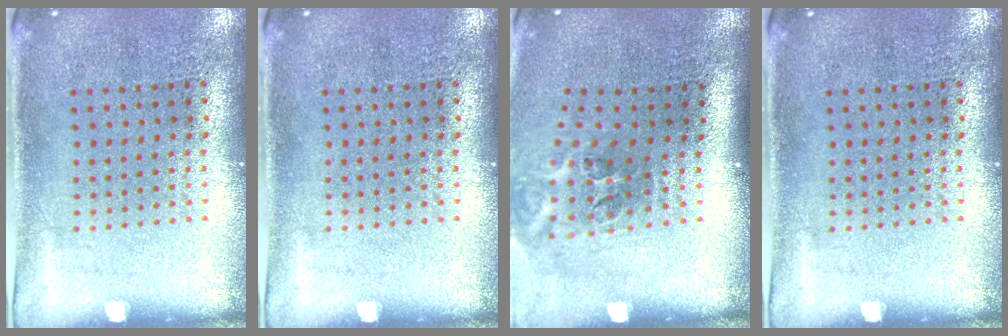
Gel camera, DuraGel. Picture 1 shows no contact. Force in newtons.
{"total": 0.0}
{"total": 2.2, "press": 1.3, "slide": 1.7}
{"total": 0.0}